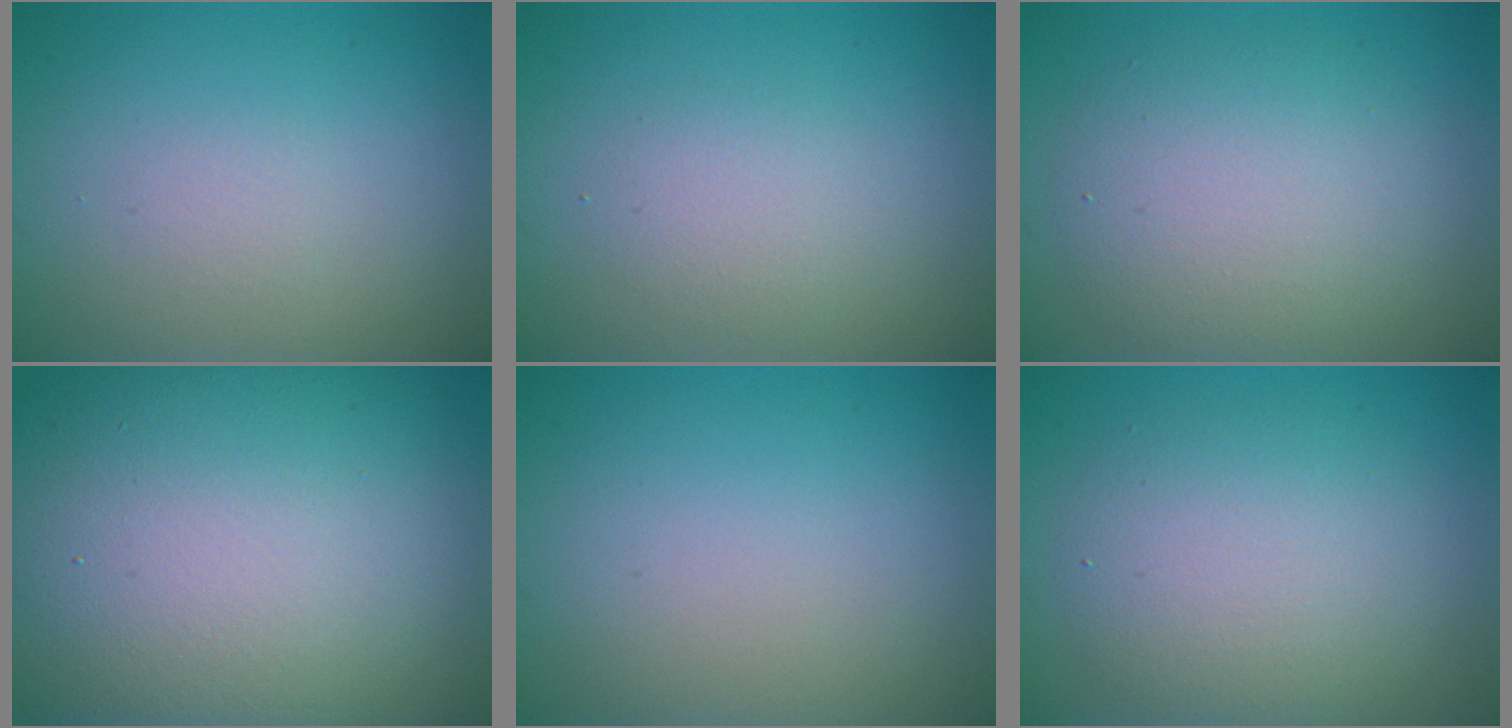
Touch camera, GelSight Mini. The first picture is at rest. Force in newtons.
{"total": 1.9, "press": 1.8, "slide": 0.2}
{"total": 5.3, "press": 5.3, "slide": 0.4}
{"total": 20.7, "press": 20.7, "slide": 1.0}
{"total": 0.0}
{"total": 4.8, "press": 4.8, "slide": 0.1}